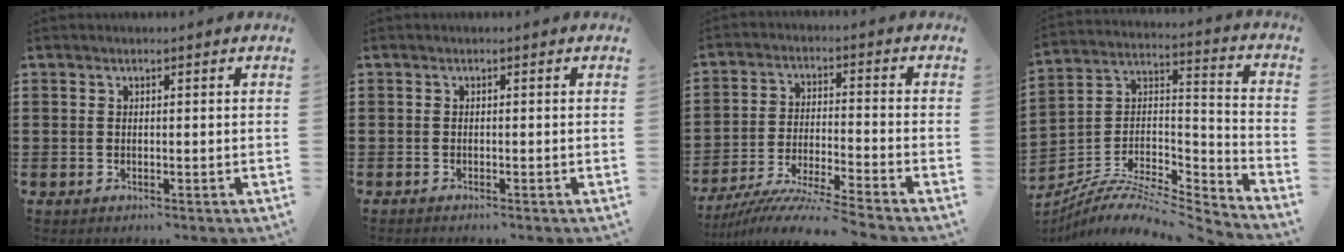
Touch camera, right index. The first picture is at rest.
{"total": 0.5, "force": [-0.5, -0.2, 0.1], "torque": [-0.003, -0.004, -0.009]}
{"total": 7.5, "force": [-6.8, -1.1, 2.8], "torque": [-0.068, -0.021, -0.138]}
{"total": 6.4, "force": [-5.3, 1.8, 3.2], "torque": [-0.072, -0.013, -0.110]}